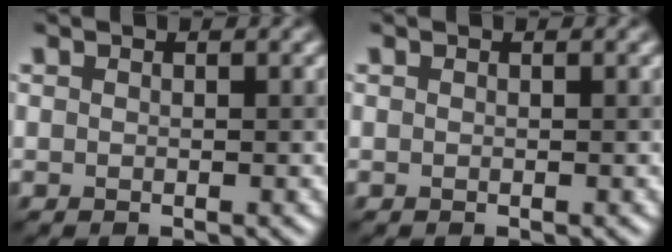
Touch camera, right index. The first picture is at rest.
{"total": 0.0}